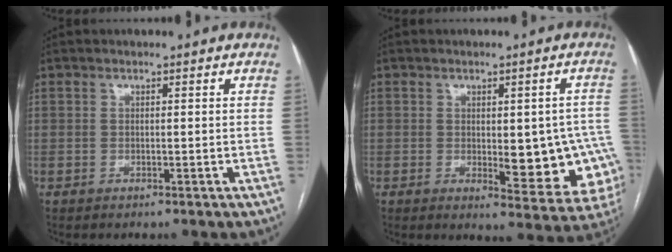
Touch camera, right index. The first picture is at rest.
{"total": 12.1, "force": [-1.6, 4.7, 11.0], "torque": [-0.104, 0.004, -0.007]}